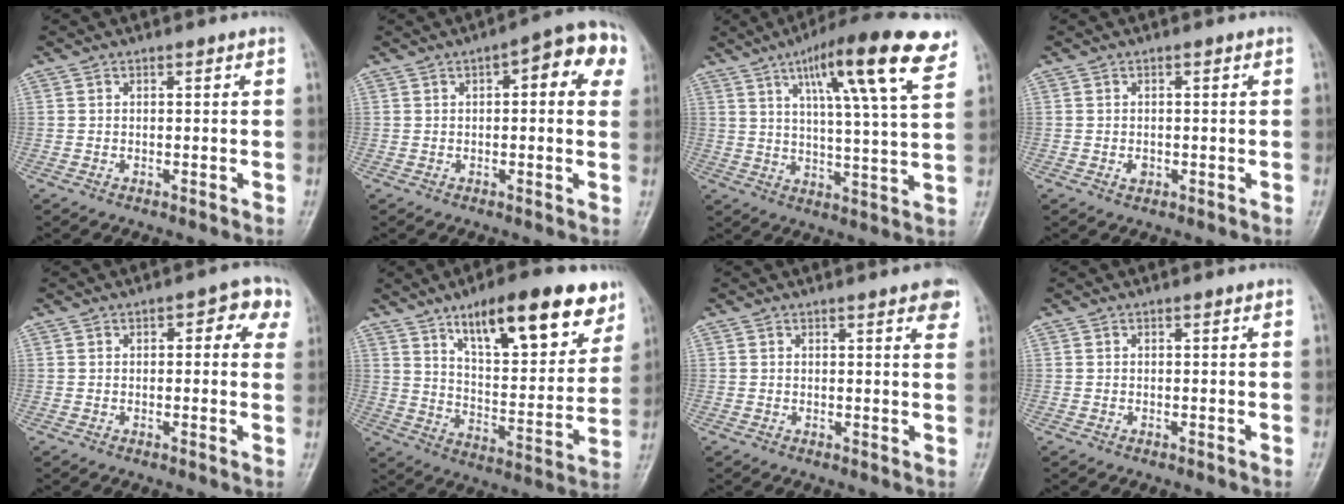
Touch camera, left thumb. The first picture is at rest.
{"total": 10.1, "force": [3.4, 4.0, 8.6], "torque": [-0.074, 0.020, 0.028]}
{"total": 18.5, "force": [9.7, 3.1, 15.4], "torque": [-0.218, -0.028, 0.143]}
{"total": 1.2, "force": [-0.5, 1.0, 0.5], "torque": [-0.005, 0.000, -0.008]}
{"total": 6.1, "force": [2.1, 3.1, 4.8], "torque": [-0.020, 0.009, 0.013]}
{"total": 21.3, "force": [12.8, 7.6, 15.3], "torque": [-0.182, -0.050, 0.202]}
{"total": 4.1, "force": [2.4, 1.0, 3.1], "torque": [-0.026, -0.003, 0.024]}
{"total": 0.0}